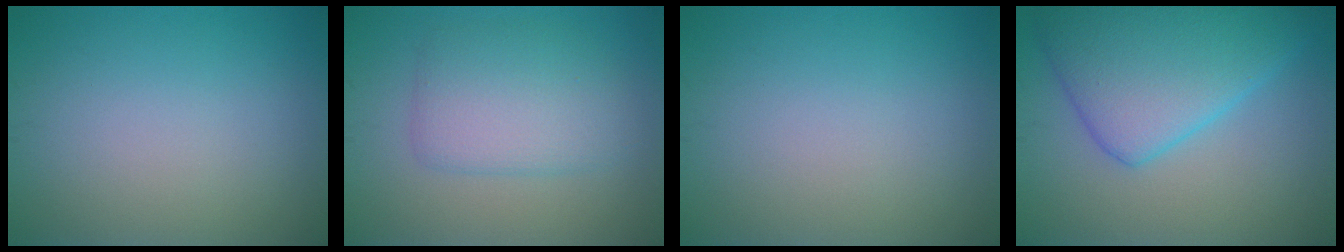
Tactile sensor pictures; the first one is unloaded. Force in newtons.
{"total": 4.4, "press": 4.4, "slide": 0.1}
{"total": 0.0}
{"total": 8.0, "press": 8.0, "slide": 0.2}